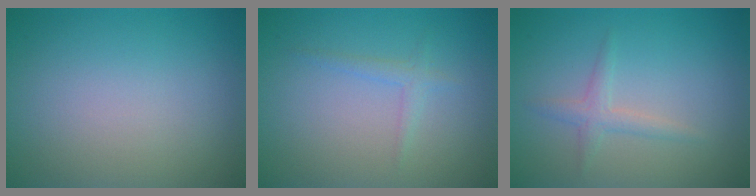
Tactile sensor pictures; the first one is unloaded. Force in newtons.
{"total": 1.2, "press": 1.2, "slide": 0.1}
{"total": 1.5, "press": 1.5, "slide": 0.0}